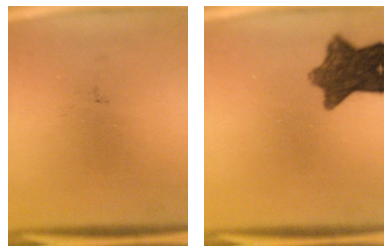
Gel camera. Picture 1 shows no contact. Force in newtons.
{"total": 10.0}